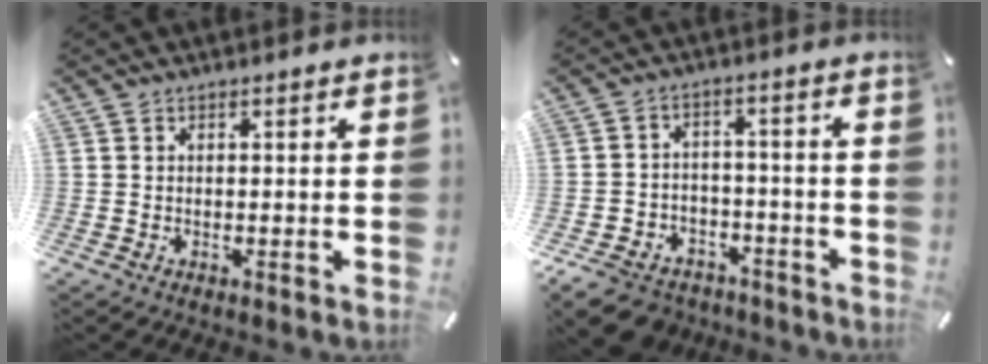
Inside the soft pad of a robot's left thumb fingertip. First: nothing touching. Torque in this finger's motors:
{"motor_torque": [0.59, 1.37, 0.47, 0.57, 0.25]}